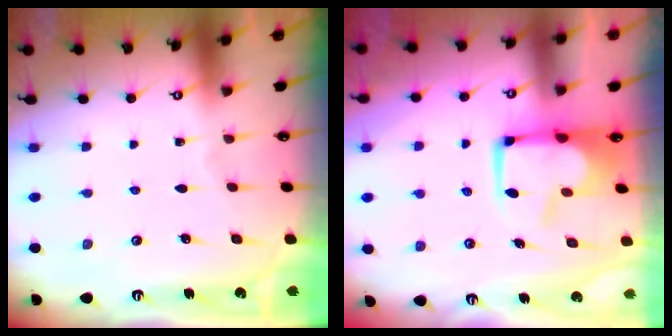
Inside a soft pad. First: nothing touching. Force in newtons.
{"total": 5.2, "press": 5.0, "slide": 1.4}